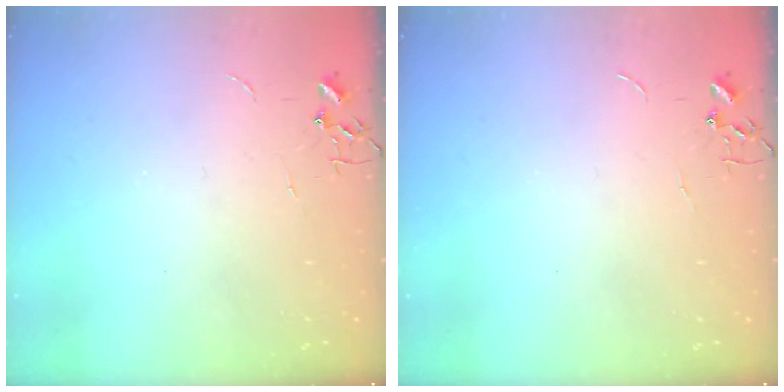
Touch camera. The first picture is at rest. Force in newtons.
{"total": 0.0}